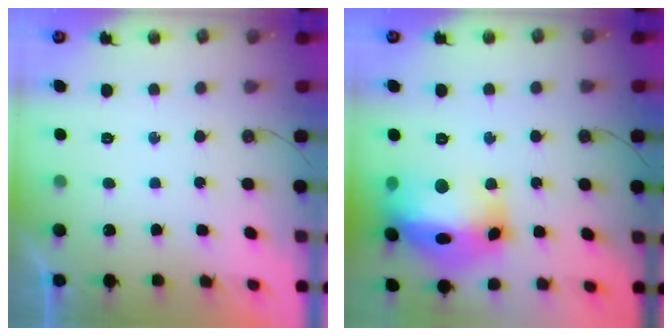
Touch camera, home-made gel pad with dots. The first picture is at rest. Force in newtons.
{"total": 21.4, "press": 21.3, "slide": 2.4}